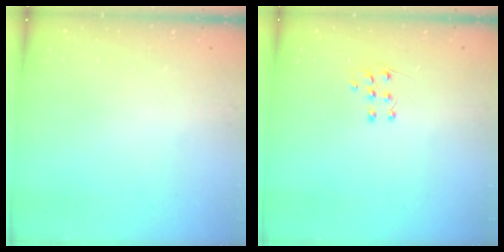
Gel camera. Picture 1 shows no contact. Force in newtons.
{"total": 5.7, "press": 5.6, "slide": 0.4}